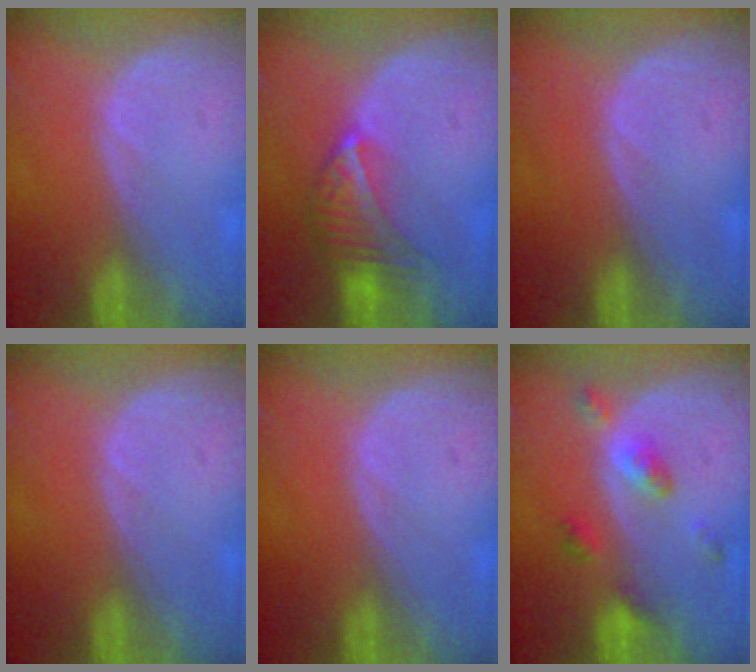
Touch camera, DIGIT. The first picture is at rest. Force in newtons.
{"total": 6.7, "press": 6.0, "slide": 2.8}
{"total": 0.0}
{"total": 0.0}
{"total": 0.0}
{"total": 5.1, "press": 4.6, "slide": 2.2}